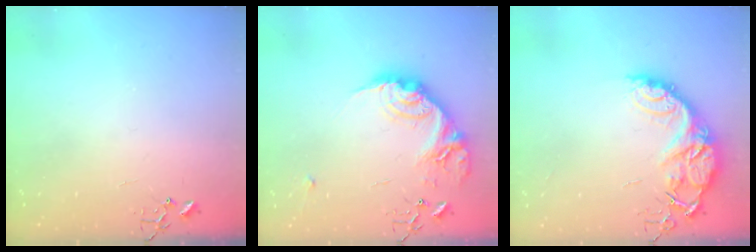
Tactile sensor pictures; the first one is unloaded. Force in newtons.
{"total": 19.5, "press": 19.5, "slide": 1.1}
{"total": 15.1, "press": 15.0, "slide": 1.1}